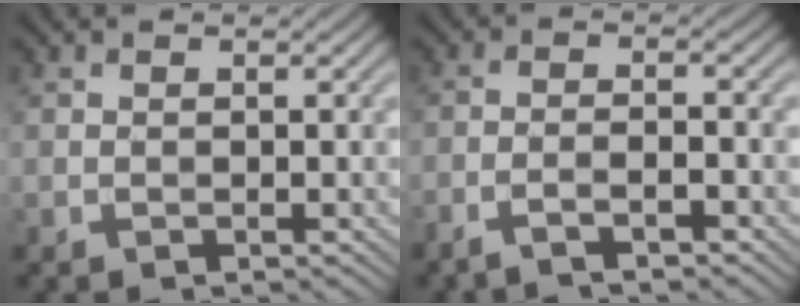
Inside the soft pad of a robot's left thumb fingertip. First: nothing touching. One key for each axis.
{"total": 3.5, "fx": -2.6, "fy": 0.5, "fz": 2.2, "tx": -0.039, "ty": 0.005, "tz": -0.057}